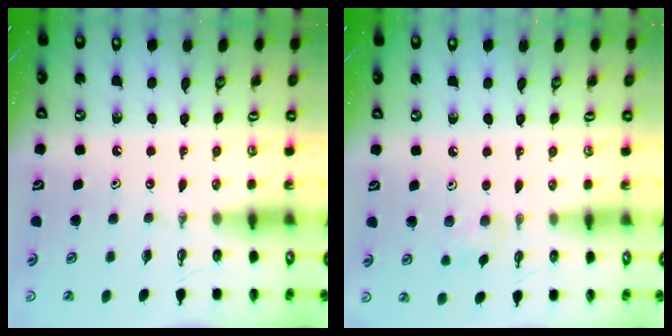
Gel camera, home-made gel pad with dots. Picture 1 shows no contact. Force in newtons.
{"total": 6.8, "press": 6.7, "slide": 0.7}